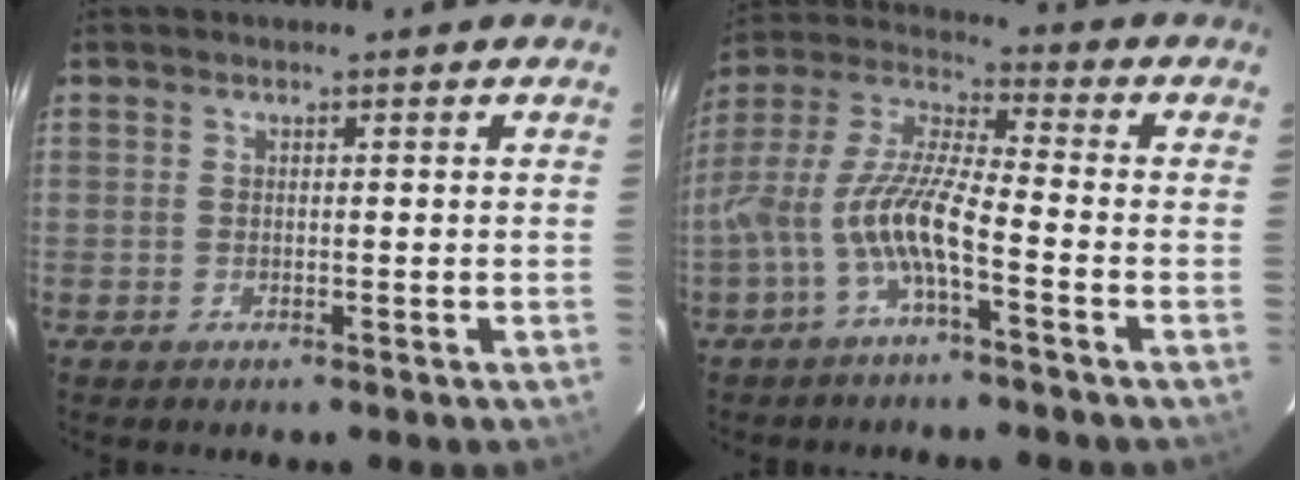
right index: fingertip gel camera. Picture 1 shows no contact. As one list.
[{"total": 10.8, "force": [-4.4, 1.9, 9.6], "torque": [-0.210, 0.007, -0.087]}]